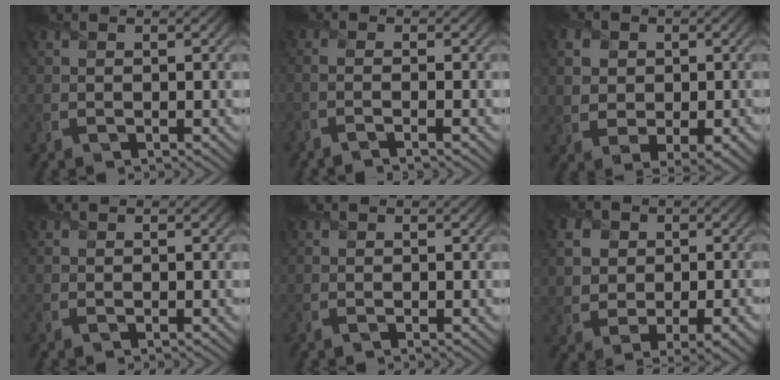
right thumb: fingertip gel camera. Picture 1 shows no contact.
{"total": 2.2, "force": [-1.1, 0.4, 1.9], "torque": [-0.023, 0.002, -0.039]}
{"total": 6.5, "force": [0.5, 5.0, 4.1], "torque": [-0.087, -0.004, 0.013]}
{"total": 0.0}
{"total": 0.0}
{"total": 8.2, "force": [0.5, 6.3, 5.3], "torque": [-0.110, -0.007, 0.012]}